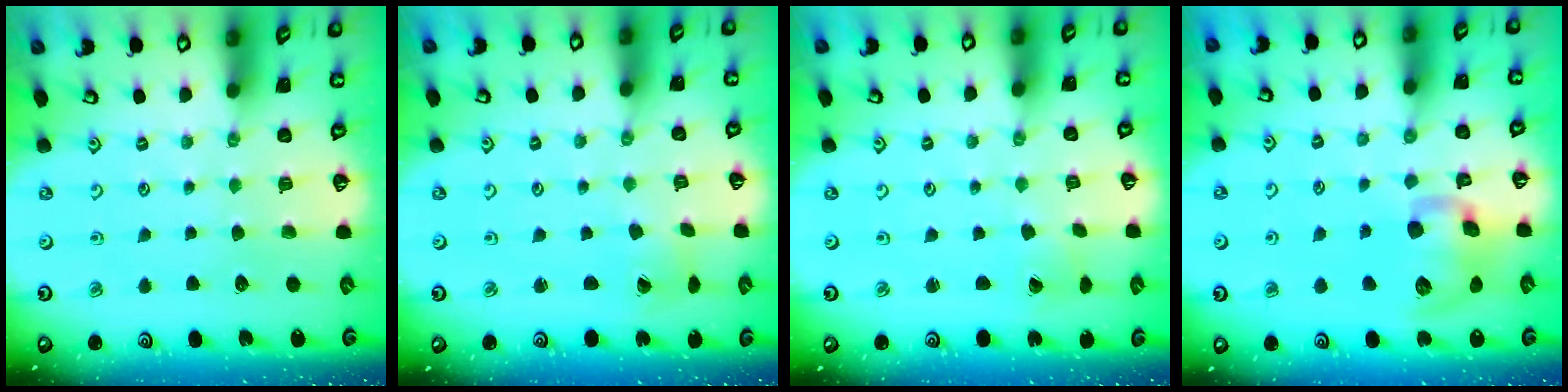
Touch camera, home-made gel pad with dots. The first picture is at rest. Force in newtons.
{"total": 1.2, "press": 1.1, "slide": 0.2}
{"total": 1.5, "press": 1.5, "slide": 0.3}
{"total": 12.7, "press": 12.5, "slide": 2.0}